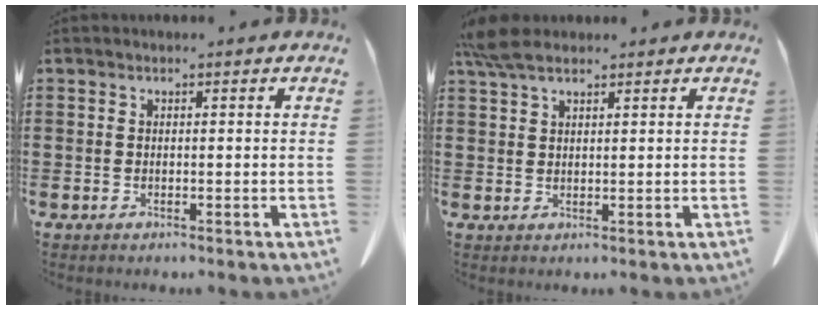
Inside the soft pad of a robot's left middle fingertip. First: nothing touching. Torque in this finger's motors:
{"motor_torque": [0.73, 0.75, 0.10, 0.06]}